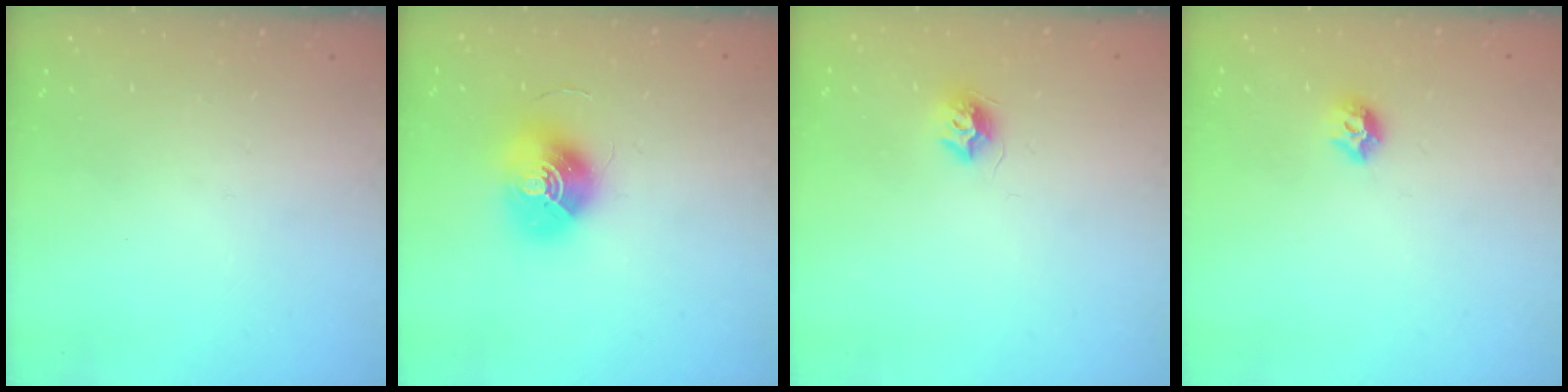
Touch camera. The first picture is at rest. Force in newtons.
{"total": 12.7, "press": 12.7, "slide": 0.5}
{"total": 7.4, "press": 7.4, "slide": 0.0}
{"total": 6.4, "press": 6.3, "slide": 0.8}